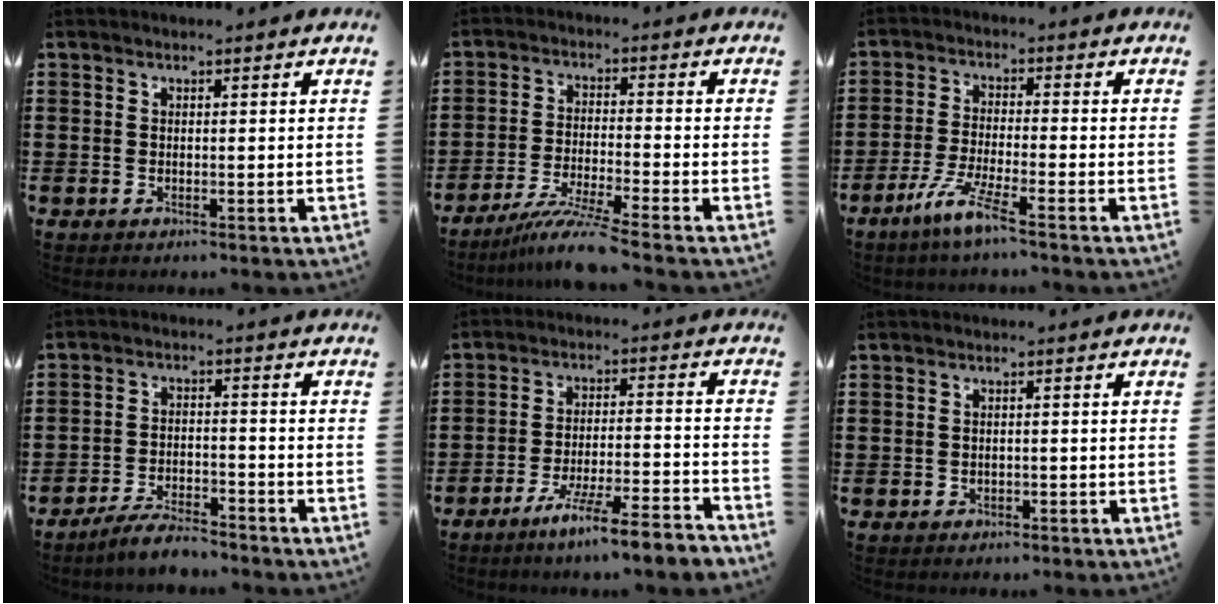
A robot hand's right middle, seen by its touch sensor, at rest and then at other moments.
{"total": 6.7, "force": [-5.5, -0.5, 3.8], "torque": [-0.077, -0.020, -0.106]}
{"total": 5.9, "force": [-4.2, 0.0, 4.1], "torque": [-0.092, -0.011, -0.080]}
{"total": 5.0, "force": [-4.7, 0.5, 1.6], "torque": [-0.032, 0.003, -0.093]}
{"total": 7.8, "force": [-6.7, -0.5, 4.0], "torque": [-0.071, -0.004, -0.128]}
{"total": 0.8, "force": [-0.7, 0.5, 0.0], "torque": [-0.004, 0.001, -0.016]}